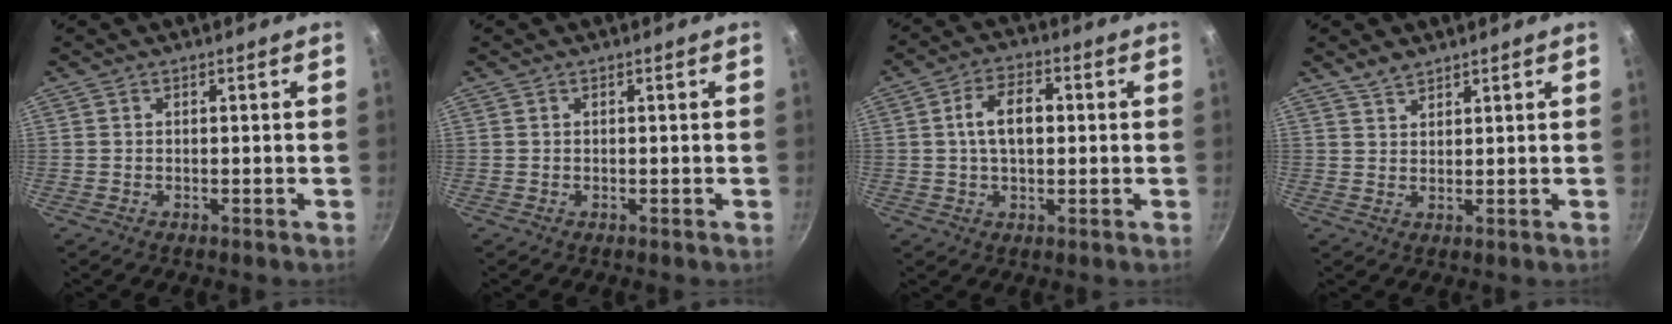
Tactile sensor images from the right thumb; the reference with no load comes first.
{"total": 0.0}
{"total": 8.2, "force": [0.8, 4.8, 6.6], "torque": [-0.099, 0.020, 0.007]}
{"total": 2.7, "force": [2.4, 1.1, 0.8], "torque": [-0.012, -0.010, 0.047]}